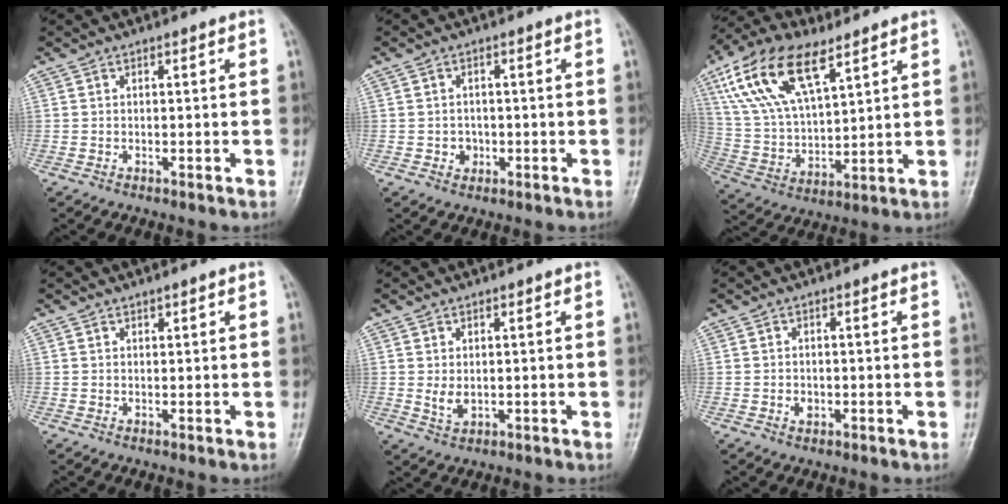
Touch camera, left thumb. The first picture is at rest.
{"total": 2.5, "force": [-0.6, 2.2, 0.9], "torque": [0.002, 0.006, -0.006]}
{"total": 18.2, "force": [9.6, 8.4, 13.0], "torque": [-0.238, -0.017, 0.184]}
{"total": 0.8, "force": [0.6, 0.3, 0.4], "torque": [-0.003, -0.003, 0.010]}
{"total": 2.9, "force": [0.5, 1.9, 2.2], "torque": [-0.033, -0.010, 0.015]}
{"total": 1.7, "force": [-0.4, 1.4, 0.9], "torque": [-0.009, 0.002, -0.004]}